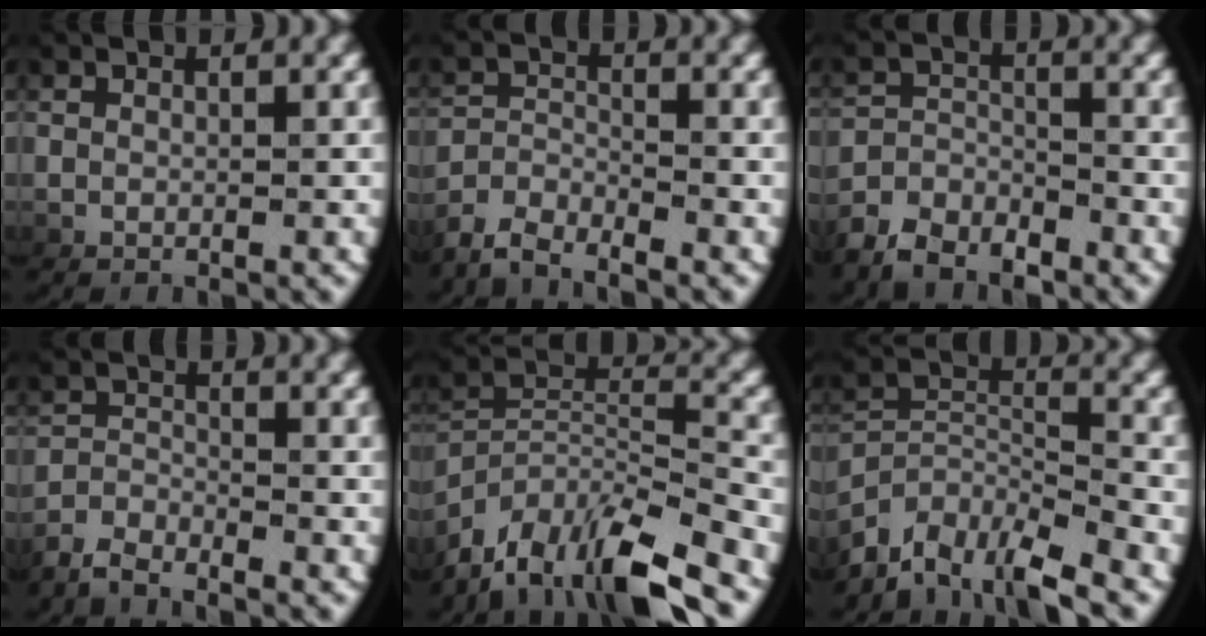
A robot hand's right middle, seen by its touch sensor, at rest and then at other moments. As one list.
[{"total": 3.4, "force": [-3.1, 0.8, 1.0], "torque": [-0.021, -0.004, -0.060]}, {"total": 3.8, "force": [-3.4, 1.3, 1.0], "torque": [-0.012, -0.001, -0.061]}, {"total": 2.9, "force": [-2.9, 0.1, 0.4], "torque": [-0.008, -0.005, -0.053]}, {"total": 11.1, "force": [-5.9, 5.9, 7.3], "torque": [-0.135, -0.032, -0.077]}, {"total": 9.0, "force": [-5.7, 4.9, 5.0], "torque": [-0.095, -0.034, -0.081]}]